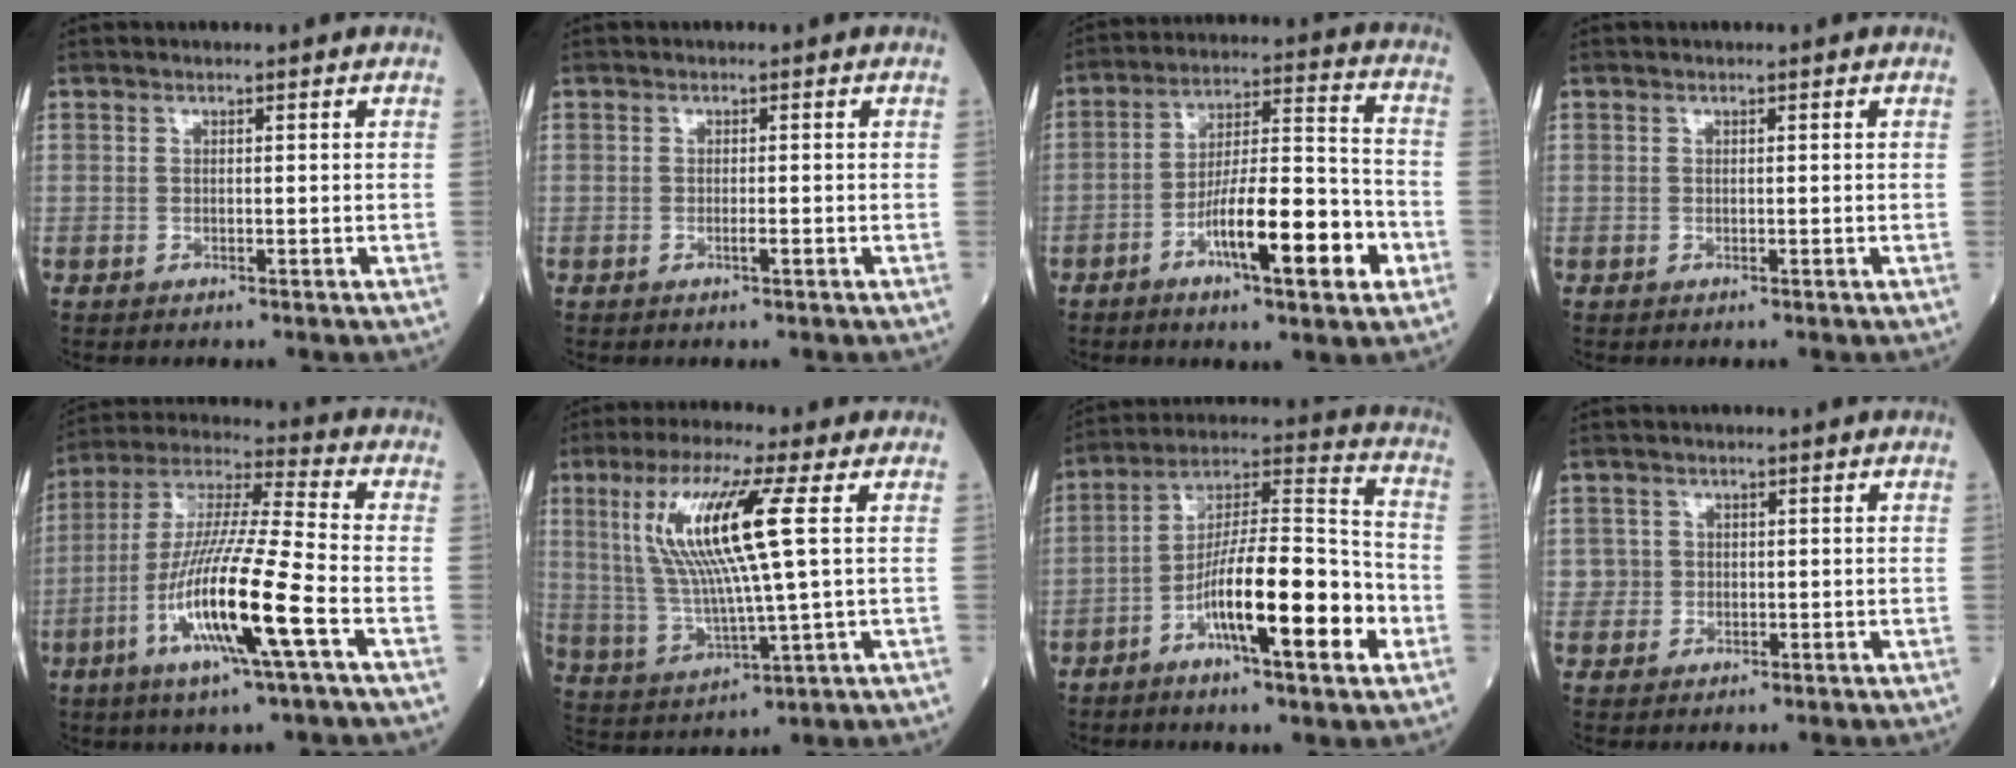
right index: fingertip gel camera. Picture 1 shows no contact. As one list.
[{"total": 1.0, "force": [-0.3, 0.0, 0.9], "torque": [-0.020, -0.002, -0.005]}, {"total": 14.7, "force": [-5.9, 2.4, 13.2], "torque": [-0.224, 0.005, -0.094]}, {"total": 0.0}, {"total": 17.0, "force": [-5.8, 0.1, 16.0], "torque": [-0.321, -0.016, -0.113]}, {"total": 14.0, "force": [3.7, 0.3, 13.5], "torque": [-0.288, 0.004, 0.071]}, {"total": 17.0, "force": [-6.0, 2.3, 15.8], "torque": [-0.271, 0.002, -0.101]}, {"total": 1.9, "force": [0.2, 1.9, -0.1], "torque": [0.015, 0.004, -0.001]}]